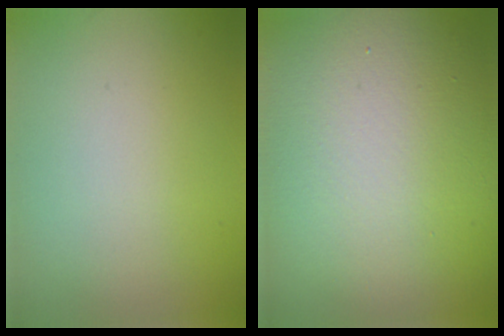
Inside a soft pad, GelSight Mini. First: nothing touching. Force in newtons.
{"total": 16.4, "press": 16.4, "slide": 1.5}